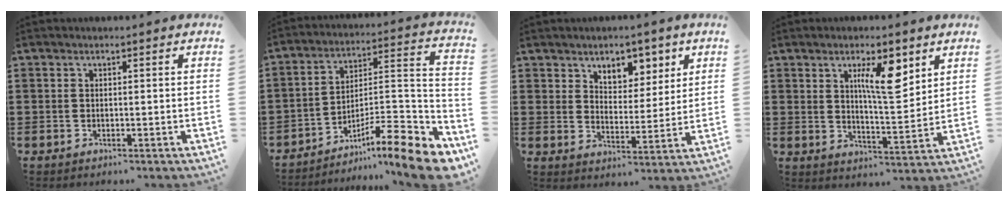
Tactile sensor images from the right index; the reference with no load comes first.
{"total": 12.3, "force": [-8.7, 2.1, 8.3], "torque": [-0.107, 0.019, -0.164]}
{"total": 5.6, "force": [3.9, 3.6, 1.7], "torque": [-0.042, -0.010, 0.066]}
{"total": 8.6, "force": [4.3, 2.5, 7.0], "torque": [-0.114, -0.008, 0.066]}